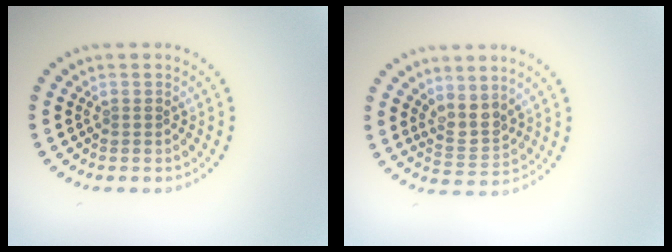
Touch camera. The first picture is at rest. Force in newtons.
{"total": 2.5, "press": 2.0, "slide": 1.5}